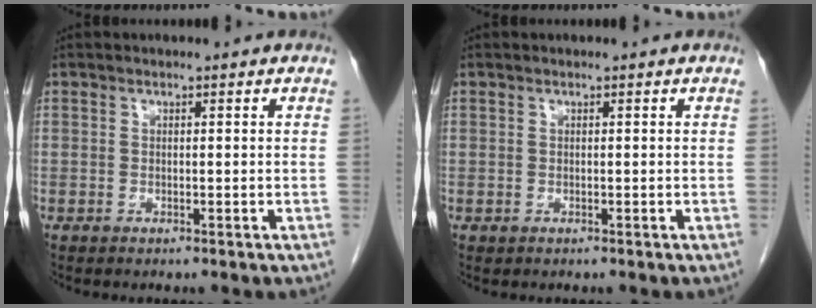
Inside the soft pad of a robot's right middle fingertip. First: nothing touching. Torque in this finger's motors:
{"motor_torque": [0.33, -0.05, -0.02, -0.01]}